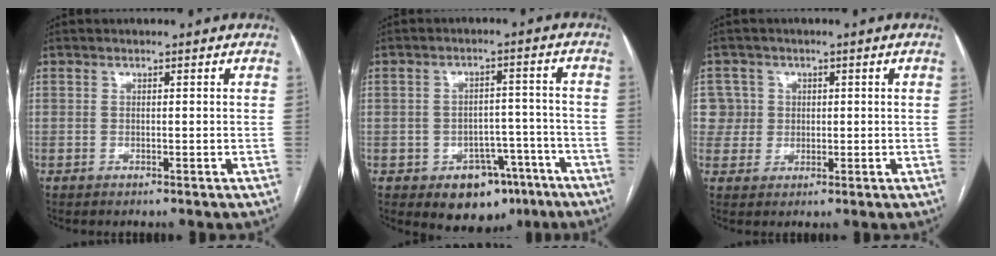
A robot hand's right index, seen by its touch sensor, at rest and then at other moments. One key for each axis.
{"total": 7.8, "fx": -4.4, "fy": 5.4, "fz": 3.5, "tx": -0.034, "ty": 0.022, "tz": -0.054}
{"total": 4.8, "fx": 0.9, "fy": 4.7, "fz": -0.4, "tx": 0.025, "ty": 0.016, "tz": 0.018}